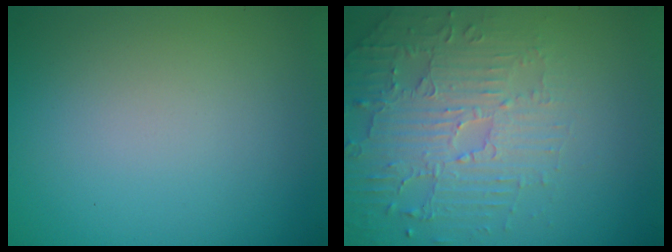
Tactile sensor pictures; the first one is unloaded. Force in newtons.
{"total": 4.6, "press": 3.8, "slide": 2.6}